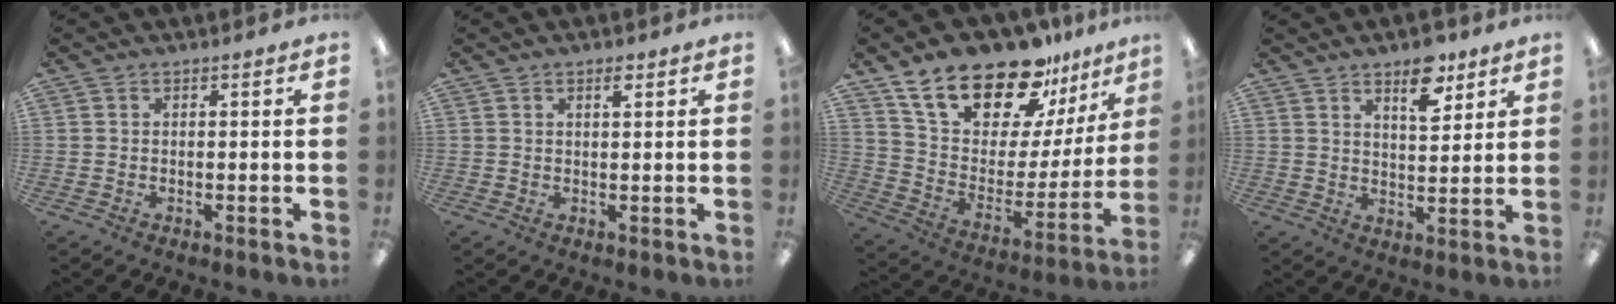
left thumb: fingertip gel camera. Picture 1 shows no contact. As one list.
[{"total": 1.9, "force": [1.3, 0.5, 1.3], "torque": [-0.021, -0.001, 0.020]}, {"total": 22.7, "force": [17.6, 9.5, 10.6], "torque": [-0.193, -0.114, 0.312]}, {"total": 8.8, "force": [5.9, 3.9, 5.3], "torque": [-0.063, -0.032, 0.095]}]